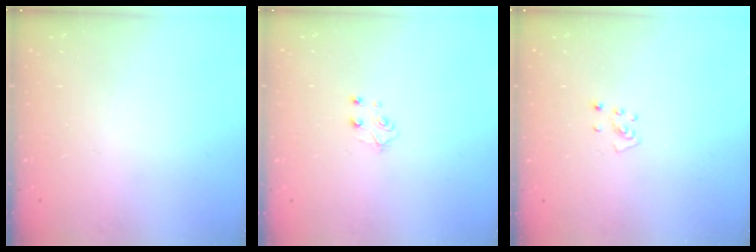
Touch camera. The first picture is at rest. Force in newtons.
{"total": 4.1, "press": 4.0, "slide": 0.5}
{"total": 3.8, "press": 3.8, "slide": 0.4}